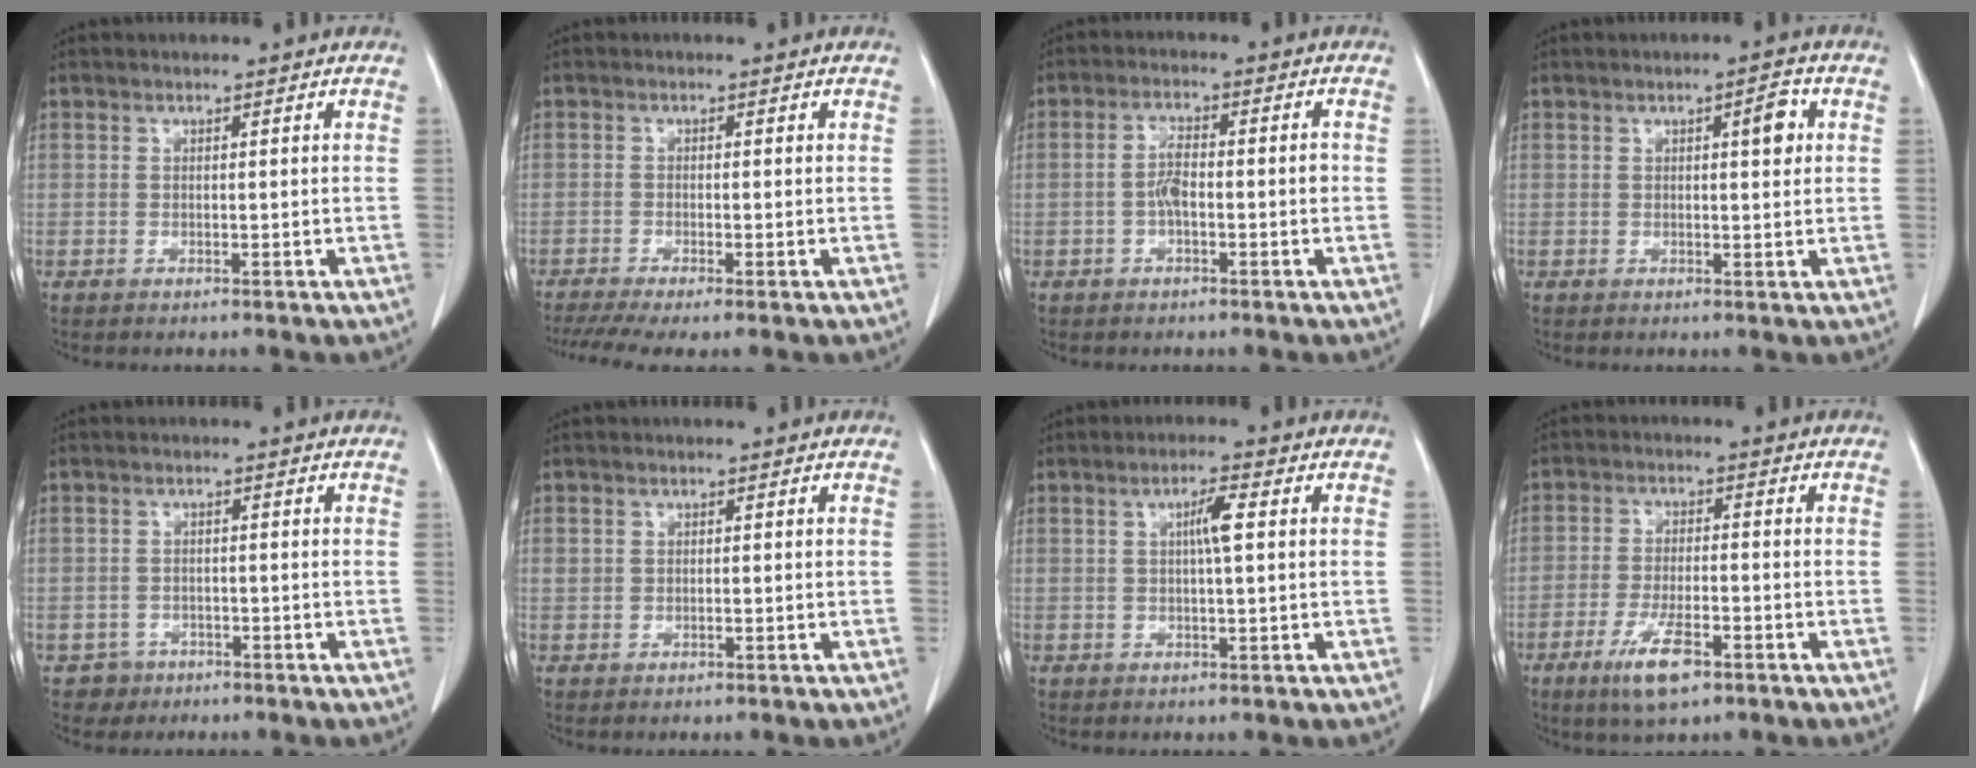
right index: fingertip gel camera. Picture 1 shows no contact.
{"total": 5.6, "force": [-3.9, 0.7, 4.0], "torque": [-0.070, -0.008, -0.067]}
{"total": 4.0, "force": [-0.8, 1.2, 3.8], "torque": [-0.076, 0.011, -0.015]}
{"total": 3.4, "force": [1.0, 0.8, 3.2], "torque": [-0.045, 0.004, 0.013]}
{"total": 2.7, "force": [-1.5, 2.3, -0.4], "torque": [0.008, 0.013, -0.023]}
{"total": 1.0, "force": [0.1, 0.7, 0.6], "torque": [-0.014, 0.008, 0.006]}
{"total": 3.4, "force": [0.7, 0.2, 3.4], "torque": [-0.059, 0.004, 0.011]}
{"total": 7.4, "force": [-4.2, 1.9, 5.8], "torque": [-0.112, -0.011, -0.070]}